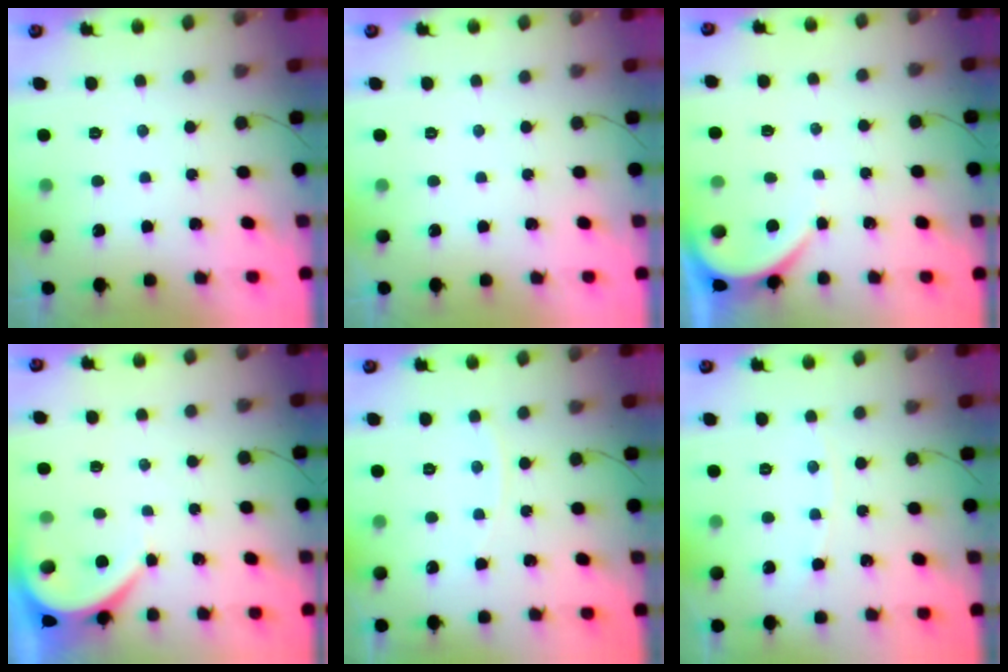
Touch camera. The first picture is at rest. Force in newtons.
{"total": 0.0}
{"total": 2.6, "press": 2.6, "slide": 0.2}
{"total": 3.9, "press": 3.9, "slide": 0.6}
{"total": 2.6, "press": 2.6, "slide": 0.3}
{"total": 2.6, "press": 2.6, "slide": 0.2}